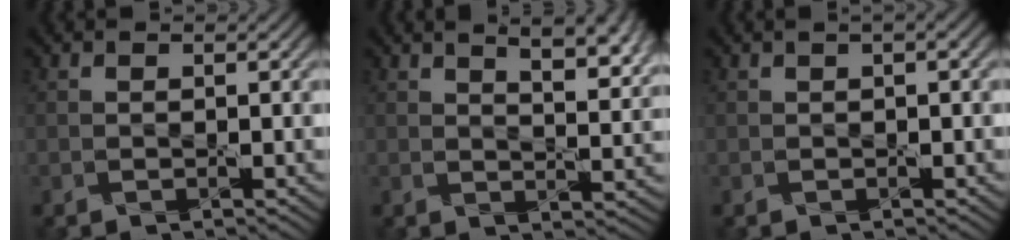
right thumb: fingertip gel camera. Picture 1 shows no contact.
{"total": 8.1, "force": [4.6, 2.7, 6.1], "torque": [-0.079, 0.008, 0.063]}
{"total": 1.9, "force": [0.7, 0.5, 1.7], "torque": [-0.026, 0.007, 0.006]}